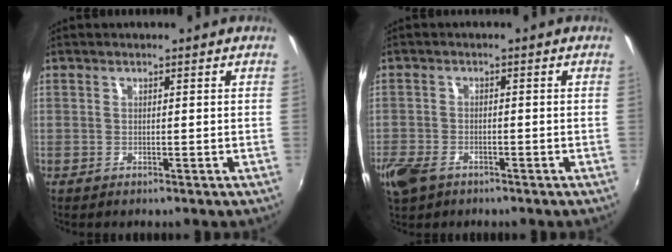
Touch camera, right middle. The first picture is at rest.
{"total": 7.3, "force": [-4.6, 4.2, 3.9], "torque": [-0.108, -0.018, -0.089]}